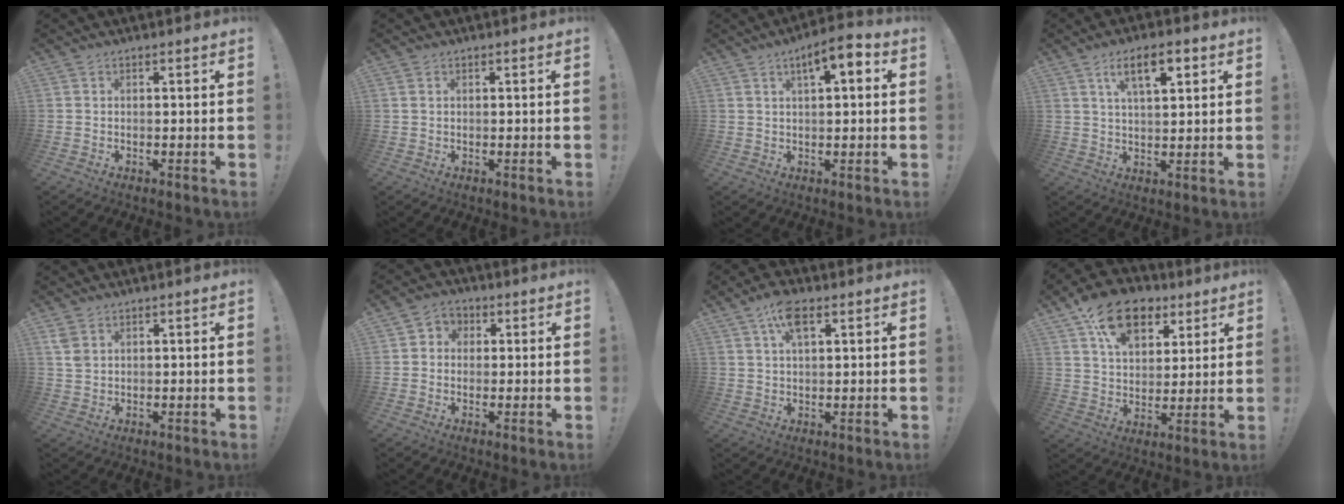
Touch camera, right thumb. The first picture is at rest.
{"total": 0.8, "force": [0.5, 0.6, 0.3], "torque": [-0.009, 0.003, 0.010]}
{"total": 6.7, "force": [2.9, 2.1, 5.7], "torque": [-0.078, -0.015, 0.044]}
{"total": 9.5, "force": [4.5, 3.5, 7.6], "torque": [-0.111, -0.012, 0.074]}
{"total": 3.4, "force": [1.9, 2.1, 1.8], "torque": [-0.032, -0.004, 0.038]}
{"total": 3.9, "force": [-0.2, 3.7, 1.2], "torque": [-0.012, 0.005, -0.003]}
{"total": 7.6, "force": [3.8, 3.7, 5.4], "torque": [-0.088, -0.006, 0.067]}
{"total": 16.0, "force": [9.5, 10.3, 7.9], "torque": [-0.113, -0.054, 0.172]}